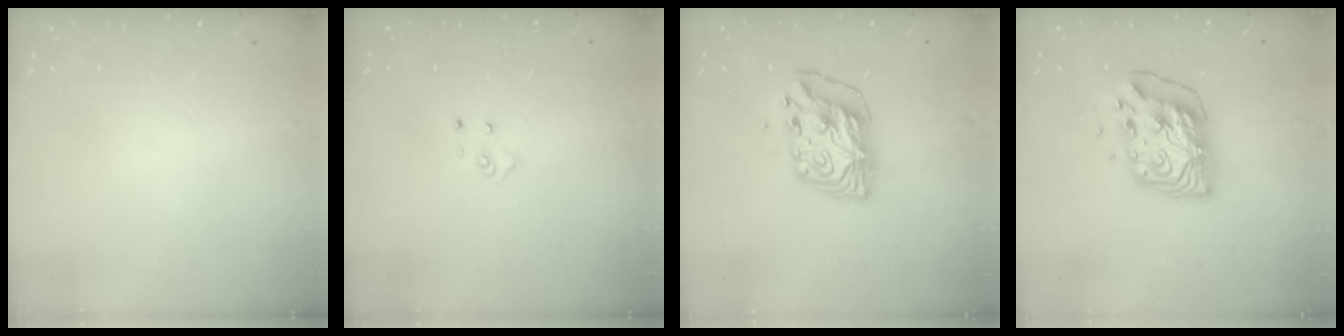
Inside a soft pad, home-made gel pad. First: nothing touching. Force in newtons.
{"total": 4.3, "press": 4.3, "slide": 0.4}
{"total": 9.3, "press": 9.3, "slide": 0.8}
{"total": 10.6, "press": 10.5, "slide": 1.6}